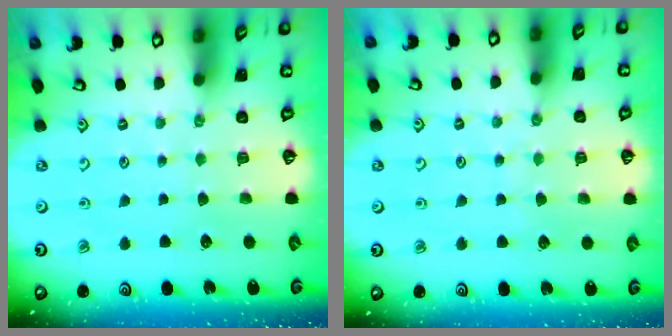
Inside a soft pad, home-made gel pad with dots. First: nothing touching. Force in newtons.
{"total": 2.6, "press": 2.6, "slide": 0.3}